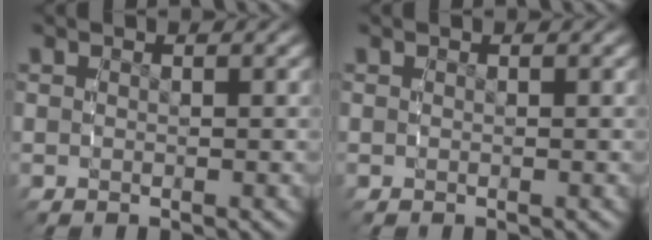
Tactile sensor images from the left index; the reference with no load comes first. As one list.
[{"total": 0.0}]